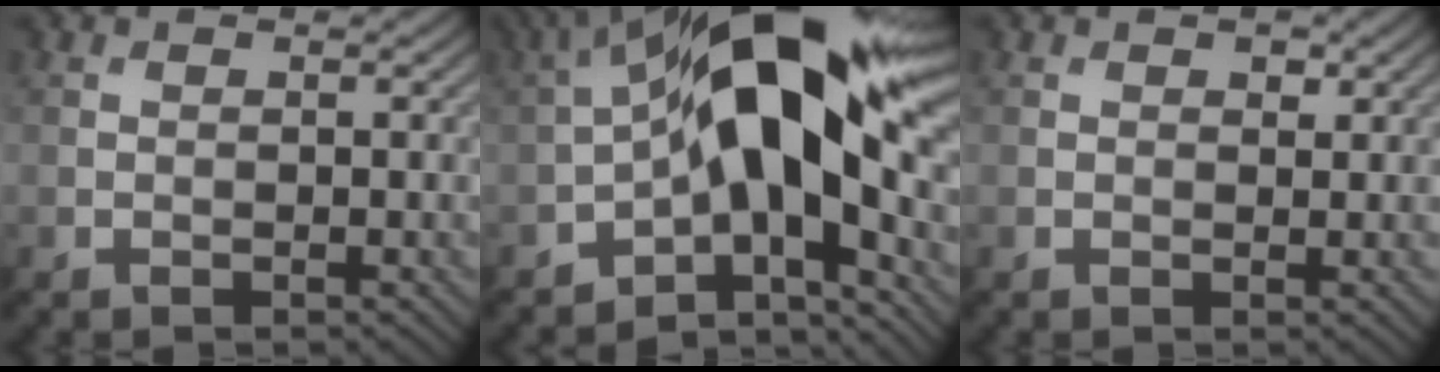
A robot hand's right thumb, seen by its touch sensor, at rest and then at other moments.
{"total": 15.8, "force": [-1.5, 6.6, 14.2], "torque": [-0.217, 0.017, -0.042]}
{"total": 1.0, "force": [0.6, 0.5, 0.6], "torque": [-0.008, -0.001, 0.010]}